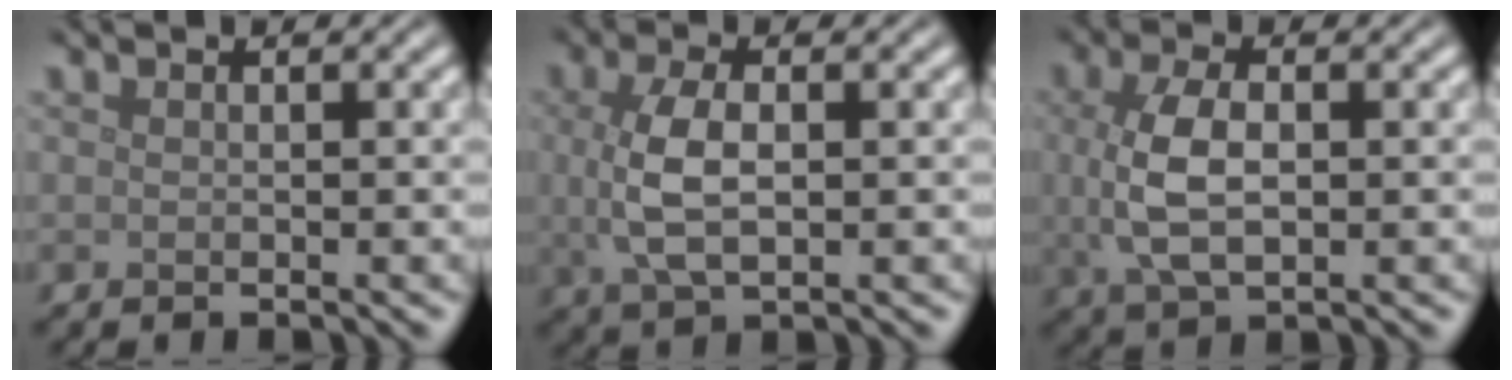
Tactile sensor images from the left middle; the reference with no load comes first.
{"total": 4.6, "force": [0.3, 2.1, 4.1], "torque": [-0.097, 0.003, 0.007]}
{"total": 5.3, "force": [0.3, 2.7, 4.5], "torque": [-0.110, 0.002, 0.008]}